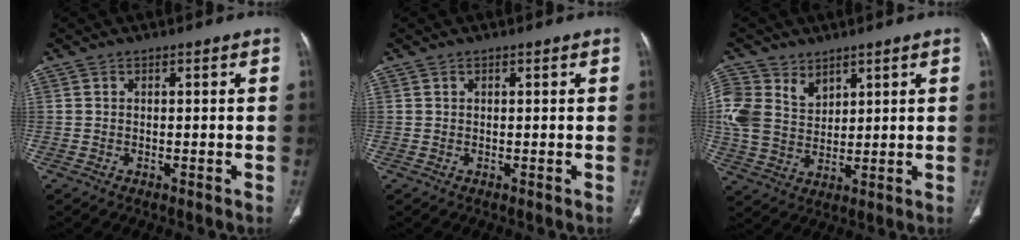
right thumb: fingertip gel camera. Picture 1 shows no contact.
{"total": 0.0}
{"total": 9.9, "force": [4.6, 7.4, 4.6], "torque": [-0.083, -0.013, 0.103]}